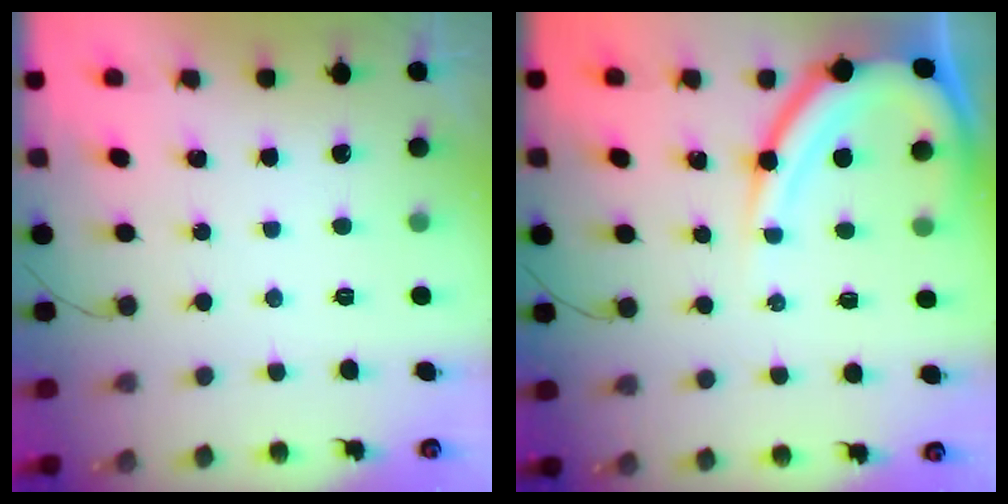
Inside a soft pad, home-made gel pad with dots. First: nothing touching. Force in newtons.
{"total": 12.4, "press": 12.4, "slide": 1.3}